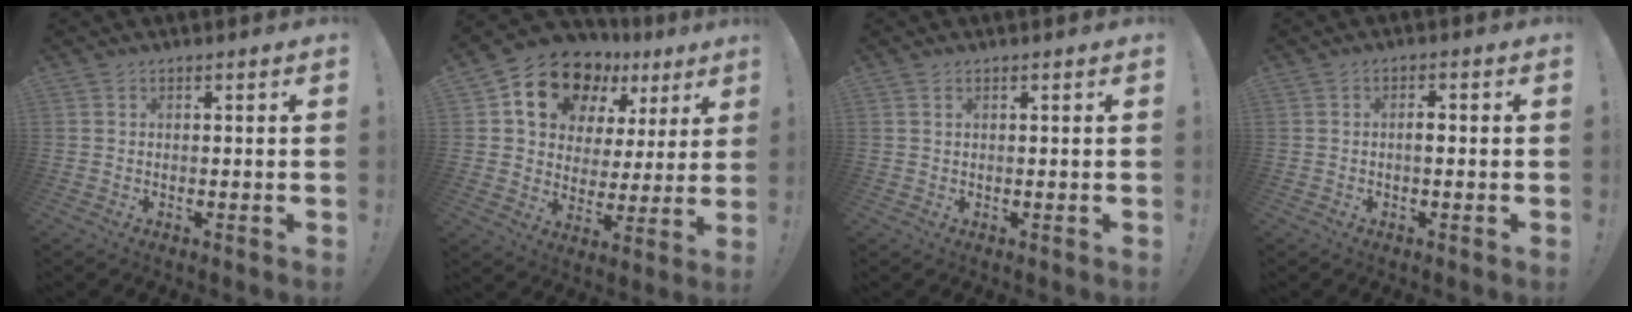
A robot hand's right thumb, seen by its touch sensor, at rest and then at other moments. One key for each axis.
{"total": 16.2, "fx": 9.6, "fy": 10.2, "fz": 8.1, "tx": -0.132, "ty": -0.054, "tz": 0.174}
{"total": 0.8, "fx": 0.4, "fy": 0.3, "fz": 0.6, "tx": -0.011, "ty": 0.001, "tz": 0.006}
{"total": 2.2, "fx": -0.7, "fy": 0.8, "fz": 1.9, "tx": -0.035, "ty": 0.008, "tz": -0.014}